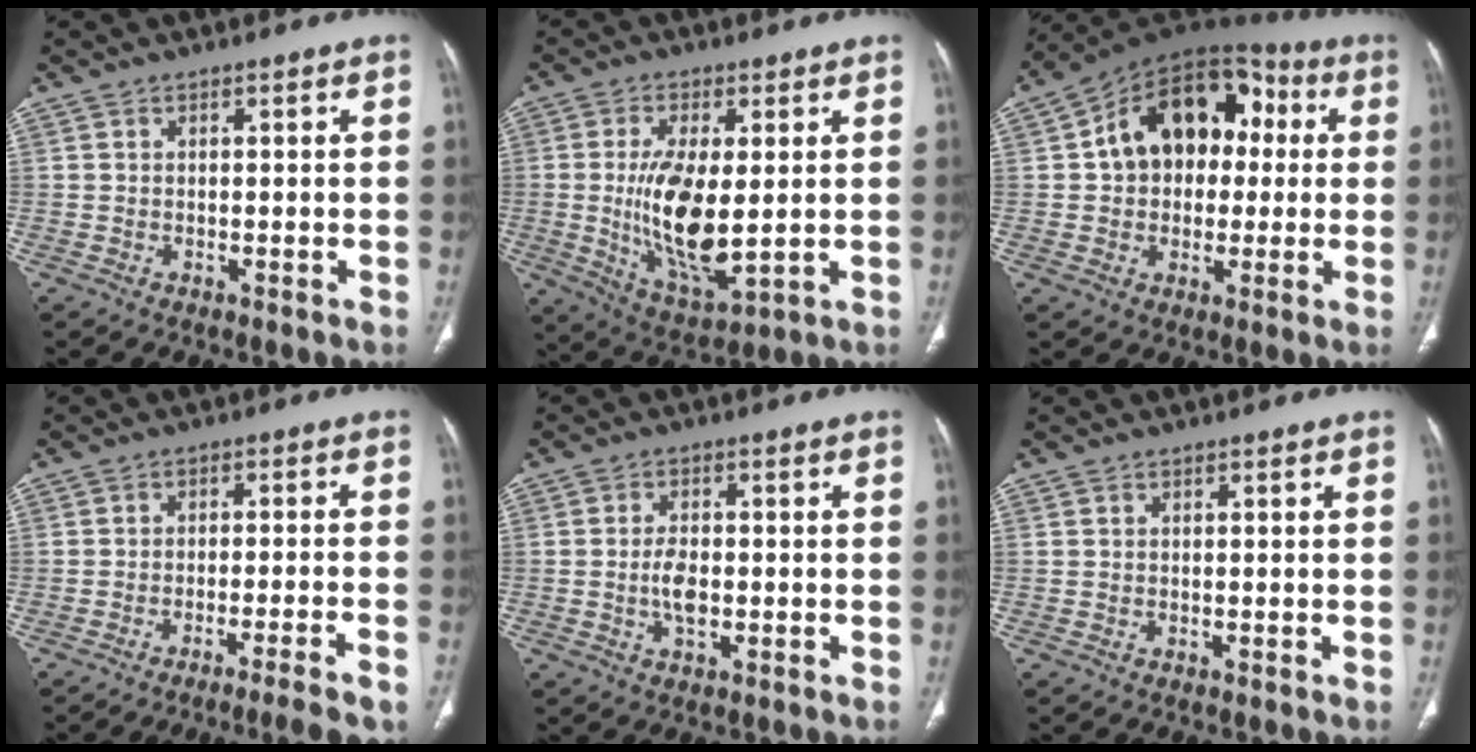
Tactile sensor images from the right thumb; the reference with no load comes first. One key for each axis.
{"total": 15.7, "fx": -0.5, "fy": 6.7, "fz": 14.2, "tx": -0.263, "ty": -0.021, "tz": 0.001}
{"total": 18.8, "fx": 2.4, "fy": 13.3, "fz": 13.0, "tx": -0.158, "ty": 0.039, "tz": 0.031}
{"total": 10.1, "fx": -8.5, "fy": -0.2, "fz": 5.6, "tx": -0.072, "ty": 0.029, "tz": -0.120}
{"total": 4.4, "fx": -0.7, "fy": 2.5, "fz": 3.6, "tx": -0.062, "ty": 0.003, "tz": -0.014}
{"total": 0.0}